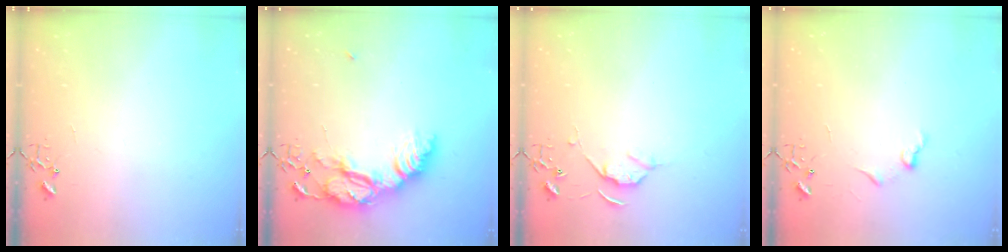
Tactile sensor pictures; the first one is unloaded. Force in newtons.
{"total": 20.7, "press": 20.6, "slide": 1.8}
{"total": 5.7, "press": 5.7, "slide": 0.8}
{"total": 6.3, "press": 6.3, "slide": 0.5}